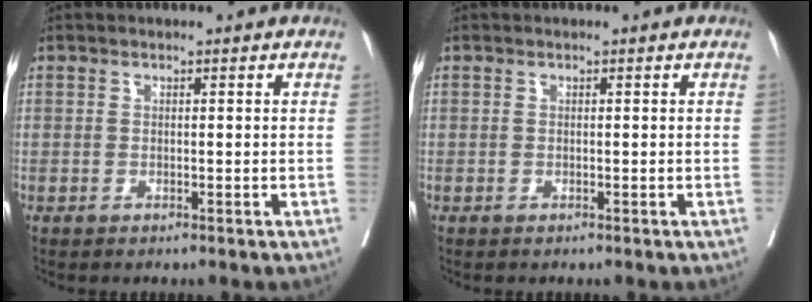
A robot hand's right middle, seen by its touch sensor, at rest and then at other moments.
{"total": 0.0}